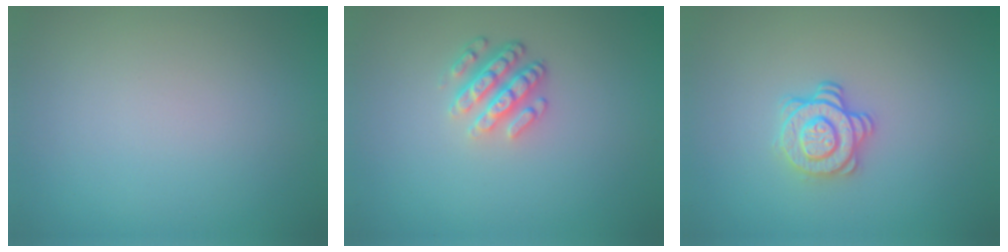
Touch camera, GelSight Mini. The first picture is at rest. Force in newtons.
{"total": 3.5, "press": 2.7, "slide": 2.2}
{"total": 3.0, "press": 2.6, "slide": 1.4}